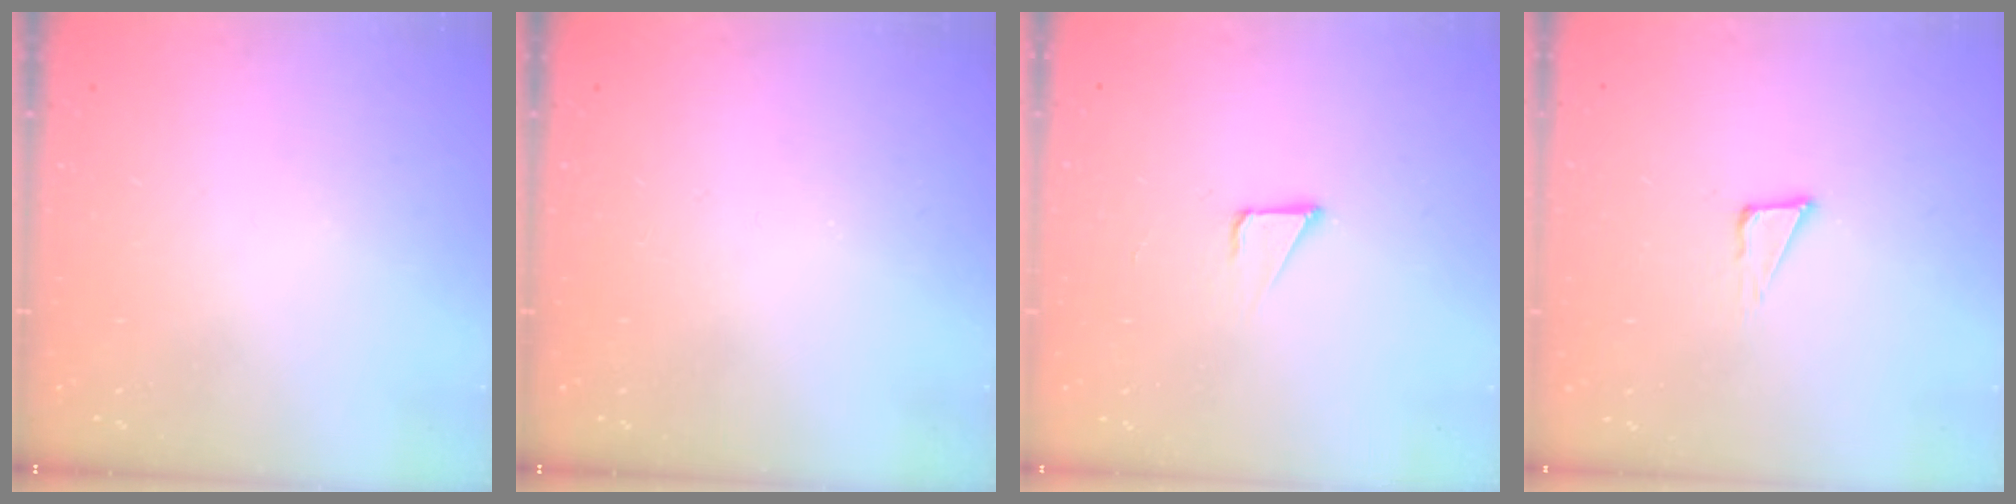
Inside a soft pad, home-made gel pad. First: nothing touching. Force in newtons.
{"total": 0.0}
{"total": 2.1, "press": 2.1, "slide": 0.1}
{"total": 3.8, "press": 3.7, "slide": 0.9}